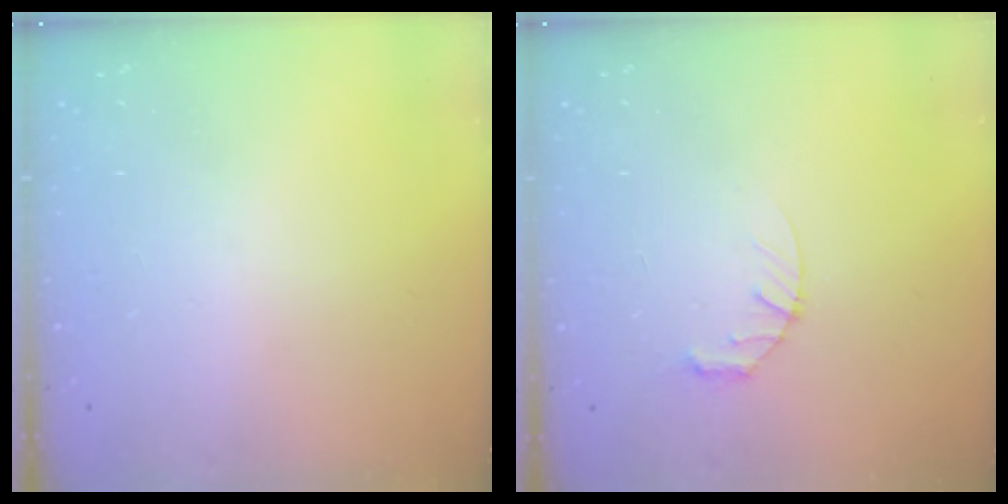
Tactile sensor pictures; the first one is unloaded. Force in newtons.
{"total": 3.1, "press": 3.1, "slide": 0.4}